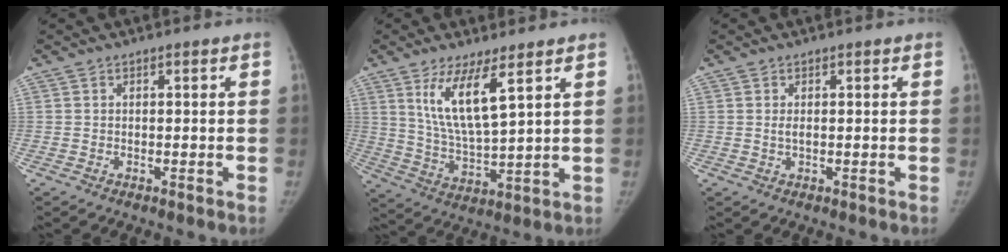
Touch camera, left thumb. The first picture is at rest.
{"total": 10.7, "force": [5.4, 2.5, 8.9], "torque": [-0.166, -0.042, 0.116]}
{"total": 1.1, "force": [0.1, 0.5, 1.0], "torque": [-0.018, -0.002, 0.003]}